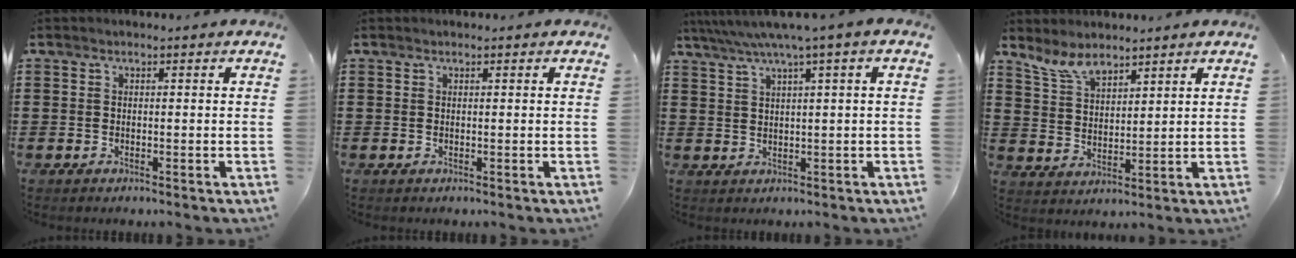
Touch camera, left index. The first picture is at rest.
{"total": 0.0}
{"total": 3.8, "force": [1.7, -0.5, 3.4], "torque": [-0.069, -0.007, 0.026]}
{"total": 5.9, "force": [5.0, 1.9, 2.4], "torque": [-0.061, -0.011, 0.094]}